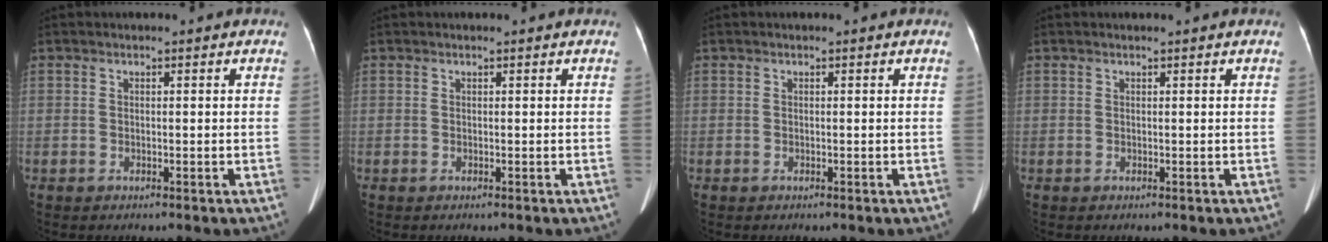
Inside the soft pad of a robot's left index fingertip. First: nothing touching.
{"total": 0.0}
{"total": 0.0}
{"total": 0.5, "force": [0.5, 0.0, 0.2], "torque": [-0.002, 0.004, 0.011]}